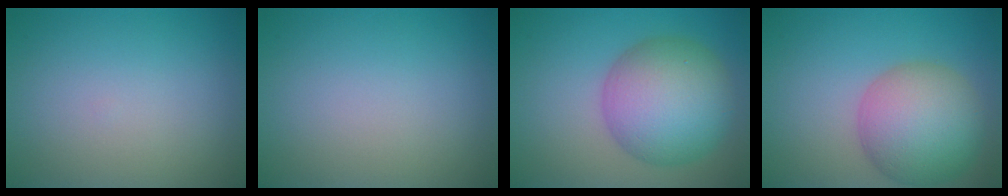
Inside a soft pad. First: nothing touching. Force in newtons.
{"total": 0.0}
{"total": 9.2, "press": 9.2, "slide": 0.2}
{"total": 7.9, "press": 7.9, "slide": 0.2}